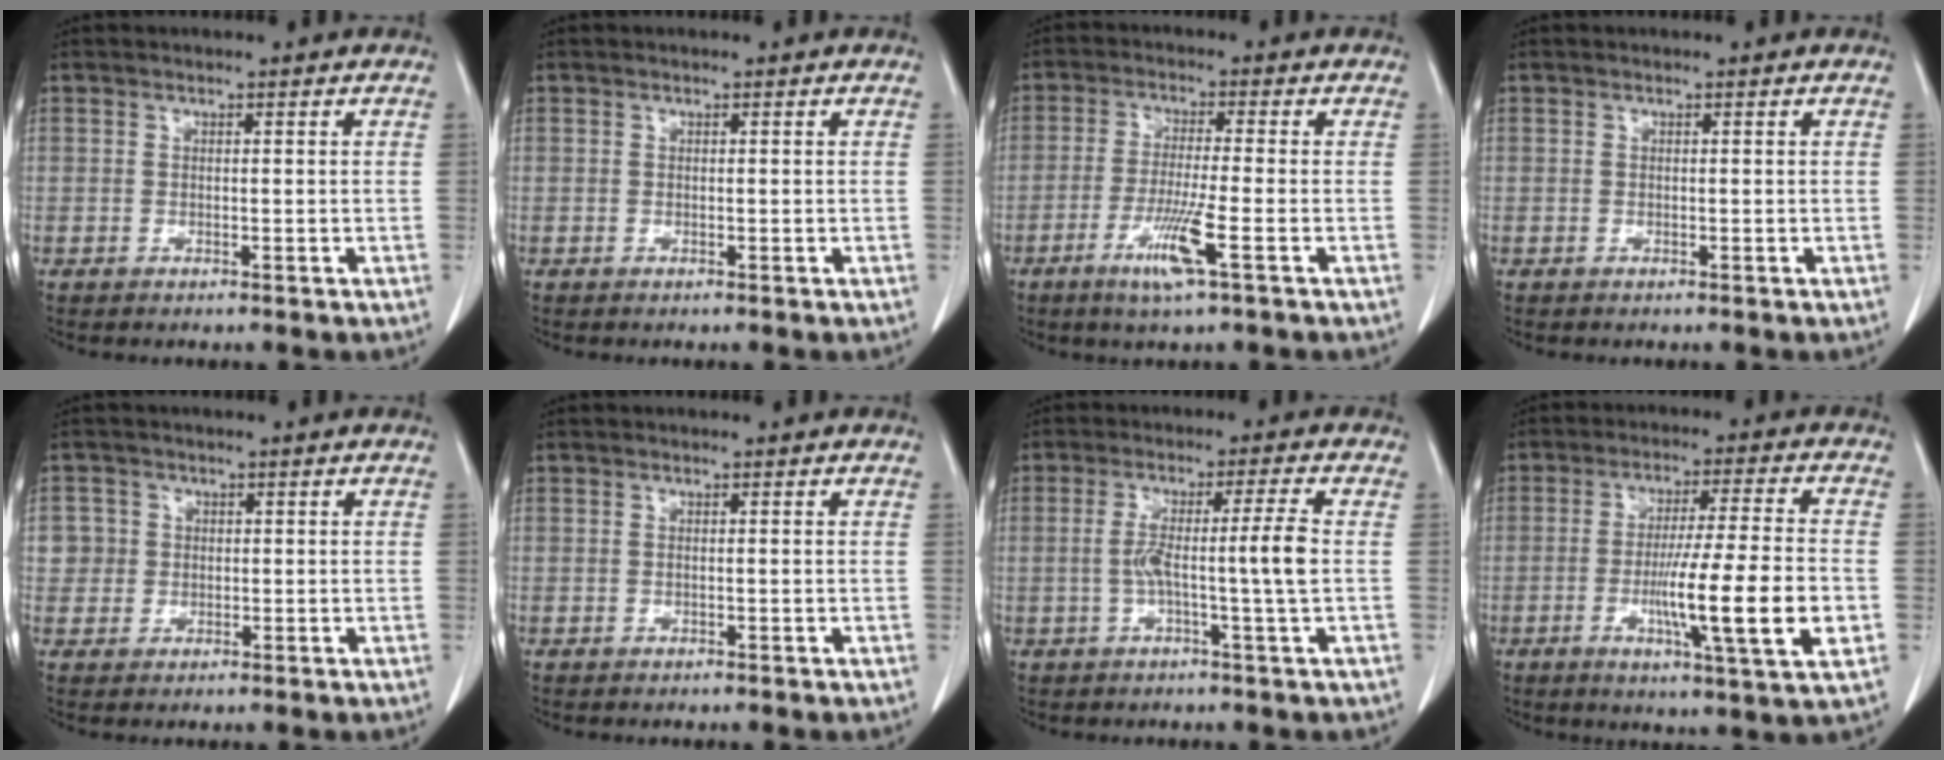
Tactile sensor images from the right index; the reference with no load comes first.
{"total": 0.0}
{"total": 7.1, "force": [-3.2, -0.4, 6.3], "torque": [-0.123, -0.019, -0.061]}
{"total": 0.0}
{"total": 3.3, "force": [0.3, 3.3, 0.0], "torque": [0.018, 0.008, 0.005]}
{"total": 0.0}
{"total": 6.8, "force": [-0.7, -1.2, 6.6], "torque": [-0.120, 0.009, -0.010]}
{"total": 13.9, "force": [-3.3, -0.3, 13.5], "torque": [-0.227, -0.017, -0.058]}